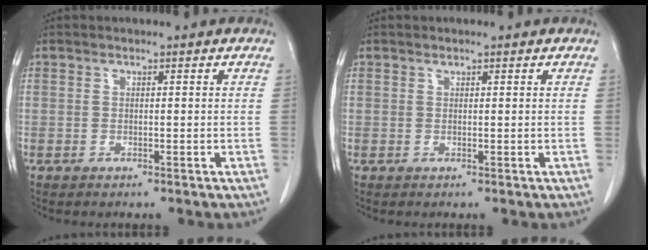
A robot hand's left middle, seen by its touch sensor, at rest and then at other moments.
{"total": 0.0}